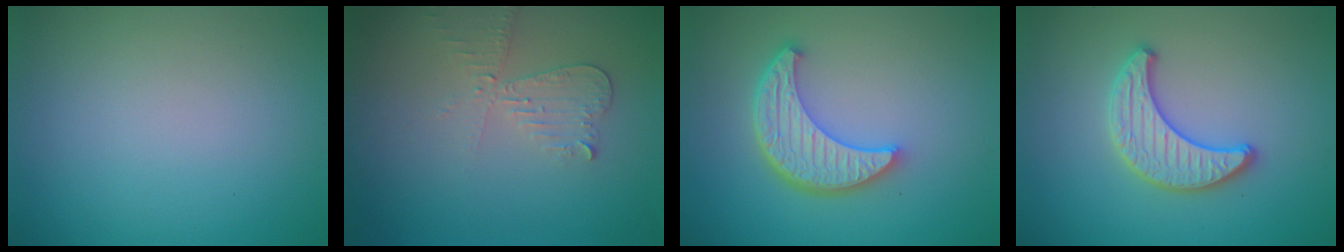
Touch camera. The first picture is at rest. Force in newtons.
{"total": 2.4, "press": 2.4, "slide": 0.5}
{"total": 5.7, "press": 4.3, "slide": 3.7}
{"total": 2.7, "press": 2.7, "slide": 0.1}